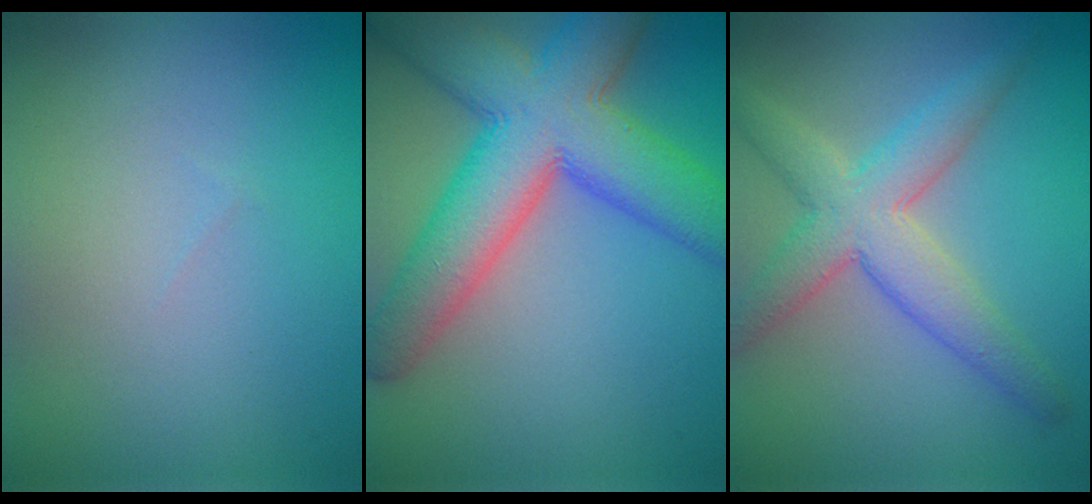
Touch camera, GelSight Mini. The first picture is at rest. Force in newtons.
{"total": 11.3, "press": 11.3, "slide": 0.2}
{"total": 5.4, "press": 5.4, "slide": 0.3}